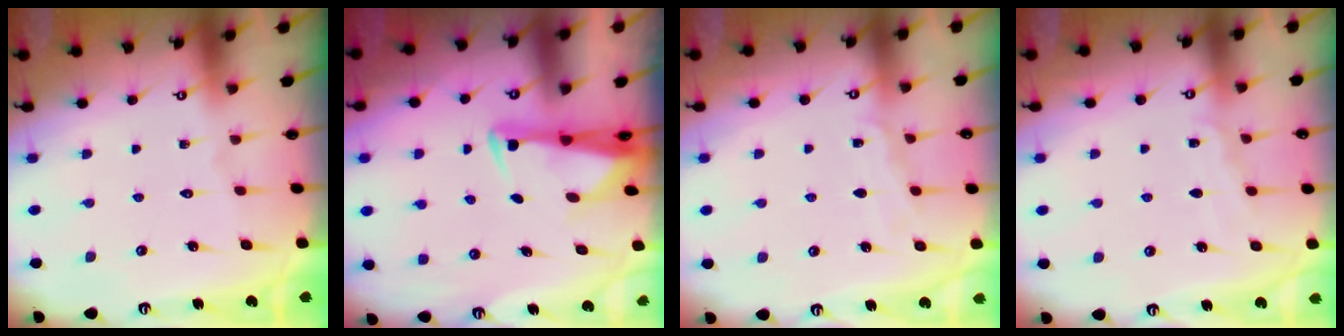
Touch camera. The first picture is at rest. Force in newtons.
{"total": 2.9, "press": 2.8, "slide": 0.6}
{"total": 5.9, "press": 5.8, "slide": 0.7}
{"total": 4.7, "press": 4.7, "slide": 0.6}